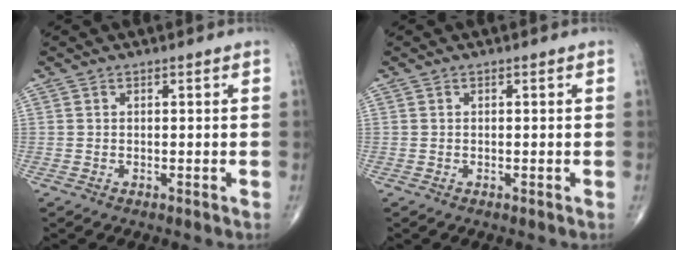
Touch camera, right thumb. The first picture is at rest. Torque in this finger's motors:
{"motor_torque": [-0.16, 0.11, -0.23, -0.18, -0.01]}